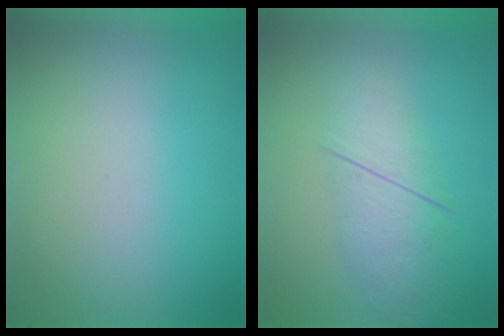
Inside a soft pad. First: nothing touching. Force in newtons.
{"total": 2.8}